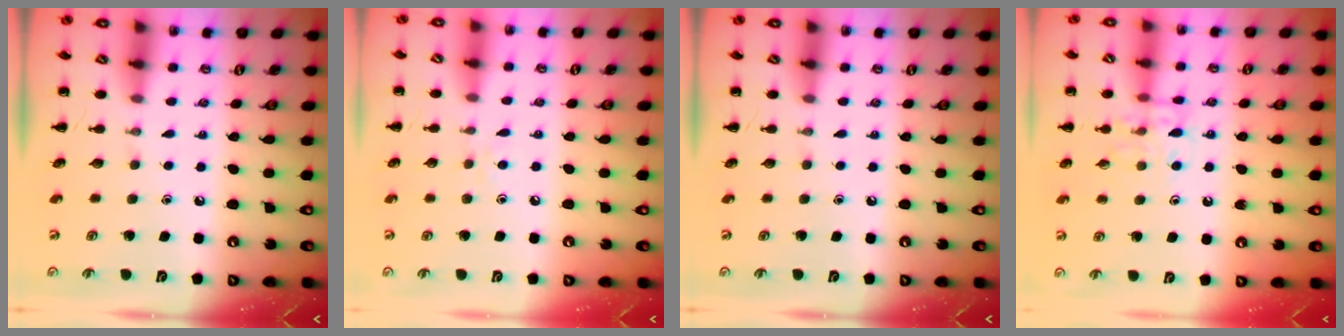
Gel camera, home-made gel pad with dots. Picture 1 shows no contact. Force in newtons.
{"total": 3.3, "press": 3.1, "slide": 1.3}
{"total": 0.0}
{"total": 9.7, "press": 9.5, "slide": 1.6}